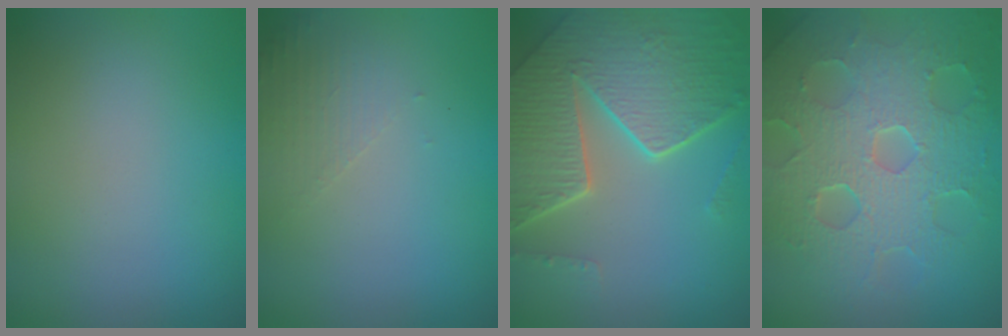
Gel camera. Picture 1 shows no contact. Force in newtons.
{"total": 1.6, "press": 1.6, "slide": 0.4}
{"total": 8.0, "press": 5.7, "slide": 5.7}
{"total": 9.2, "press": 6.2, "slide": 6.8}